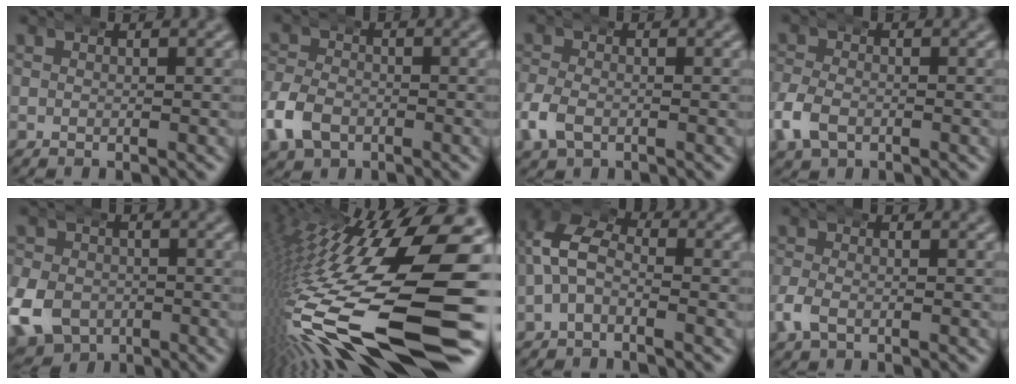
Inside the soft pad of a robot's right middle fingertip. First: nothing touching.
{"total": 3.9, "force": [-1.6, 3.0, 1.9], "torque": [-0.053, -0.002, -0.030]}
{"total": 2.8, "force": [-1.1, 2.1, 1.6], "torque": [-0.048, -0.002, -0.019]}
{"total": 3.2, "force": [-1.3, 2.4, 1.7], "torque": [-0.052, -0.001, -0.022]}
{"total": 6.5, "force": [-2.7, 5.4, 2.4], "torque": [-0.055, -0.027, -0.042]}
{"total": 22.8, "force": [-2.8, 11.1, 19.7], "torque": [-0.368, -0.044, -0.010]}
{"total": 6.1, "force": [0.6, 4.6, 3.9], "torque": [-0.070, 0.011, -0.013]}
{"total": 2.1, "force": [-0.9, 1.5, 1.2], "torque": [-0.036, 0.000, -0.018]}